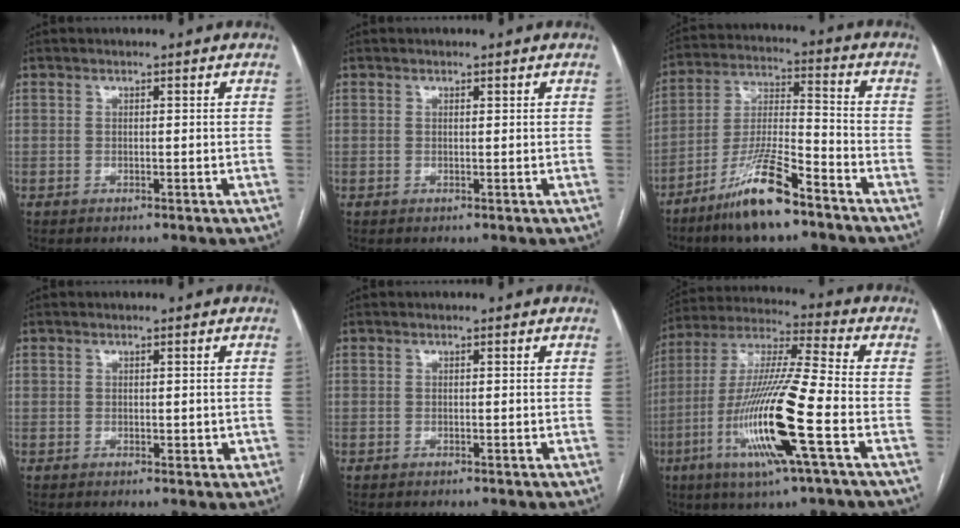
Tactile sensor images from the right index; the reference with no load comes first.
{"total": 0.0}
{"total": 12.4, "force": [-8.4, 1.6, 8.9], "torque": [-0.180, -0.017, -0.157]}
{"total": 1.8, "force": [0.1, 1.3, 1.3], "torque": [-0.018, 0.004, 0.008]}
{"total": 0.0}
{"total": 18.1, "force": [-5.9, 0.1, 17.1], "torque": [-0.347, -0.017, -0.114]}